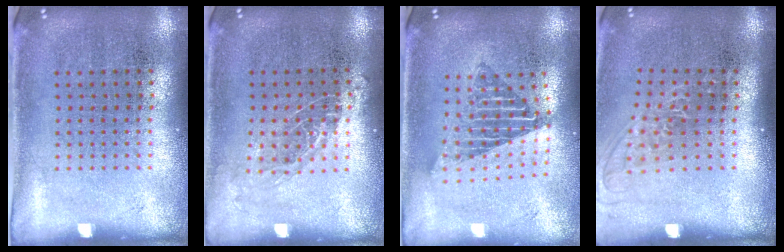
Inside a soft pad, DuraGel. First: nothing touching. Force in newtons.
{"total": 1.0, "press": 0.9, "slide": 0.5}
{"total": 1.7, "press": 1.4, "slide": 1.0}
{"total": 1.3, "press": 1.0, "slide": 0.7}